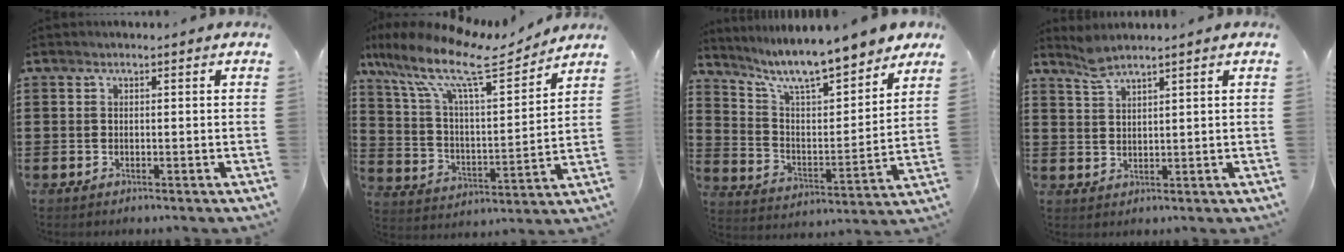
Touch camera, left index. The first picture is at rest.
{"total": 13.6, "force": [9.9, 2.9, 8.8], "torque": [-0.202, -0.048, 0.167]}
{"total": 9.5, "force": [8.5, 0.8, 4.1], "torque": [-0.107, -0.060, 0.143]}
{"total": 2.9, "force": [2.4, 0.3, 1.6], "torque": [-0.038, 0.001, 0.045]}